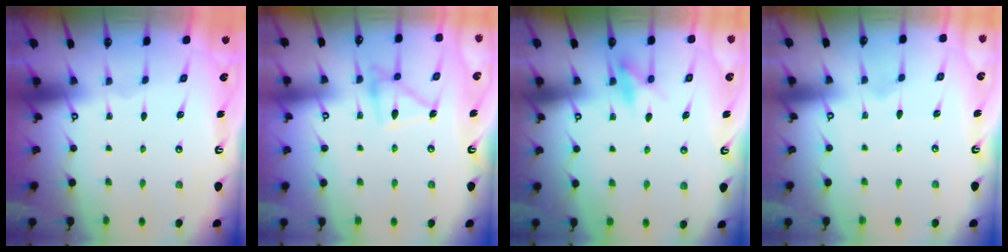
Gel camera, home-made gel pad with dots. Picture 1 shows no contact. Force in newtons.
{"total": 13.6, "press": 13.6, "slide": 0.9}
{"total": 7.8, "press": 7.7, "slide": 1.2}
{"total": 6.5, "press": 6.5, "slide": 0.2}